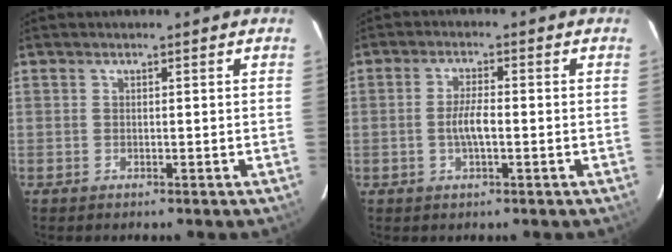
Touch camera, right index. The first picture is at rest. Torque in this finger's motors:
{"motor_torque": [0.47, -0.27, 0.42, 0.09]}